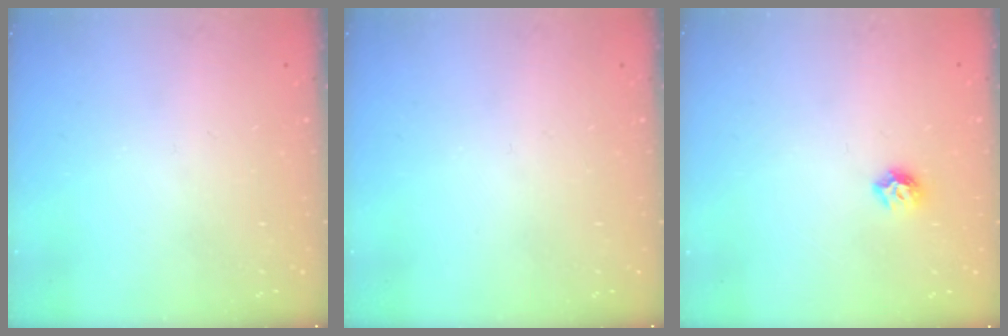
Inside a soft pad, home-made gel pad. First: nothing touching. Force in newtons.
{"total": 0.0}
{"total": 6.0, "press": 5.9, "slide": 0.8}